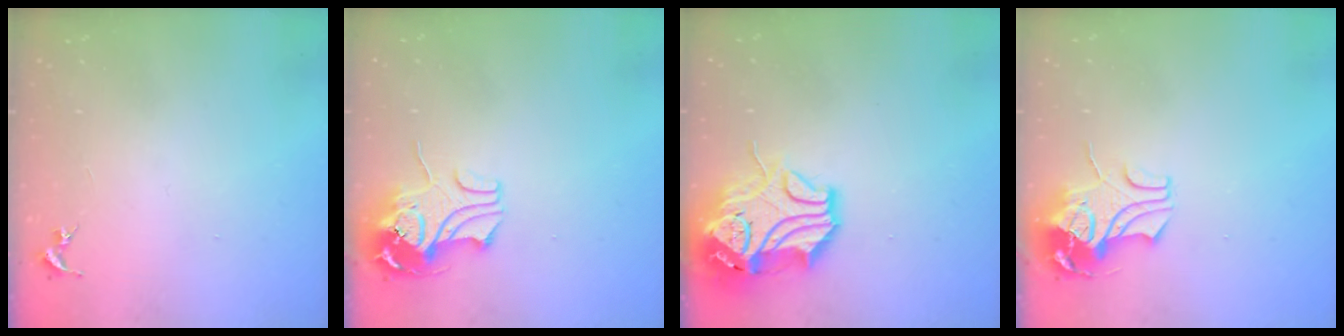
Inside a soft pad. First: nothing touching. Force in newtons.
{"total": 10.6, "press": 10.6, "slide": 0.8}
{"total": 15.5, "press": 15.3, "slide": 2.3}
{"total": 9.2, "press": 9.1, "slide": 1.2}